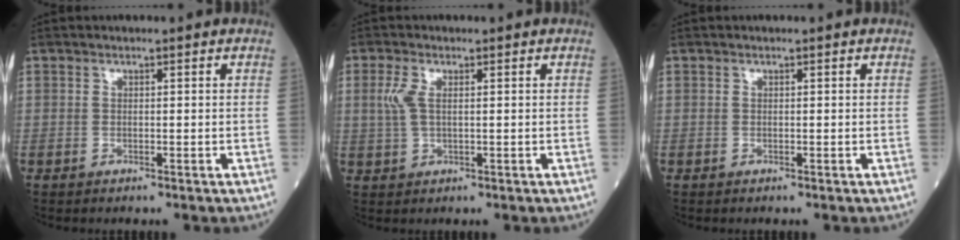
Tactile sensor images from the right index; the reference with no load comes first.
{"total": 3.2, "force": [0.7, 1.3, 2.8], "torque": [-0.077, 0.006, 0.017]}
{"total": 0.0}